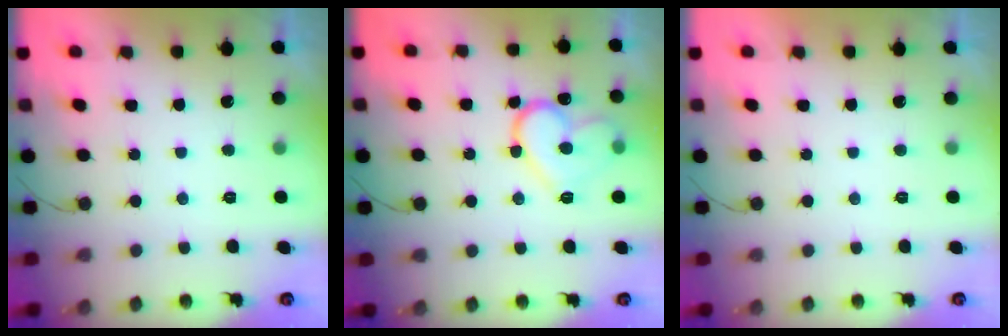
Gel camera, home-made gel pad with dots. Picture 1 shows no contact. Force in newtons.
{"total": 14.0, "press": 13.9, "slide": 1.5}
{"total": 1.8, "press": 1.8, "slide": 0.1}